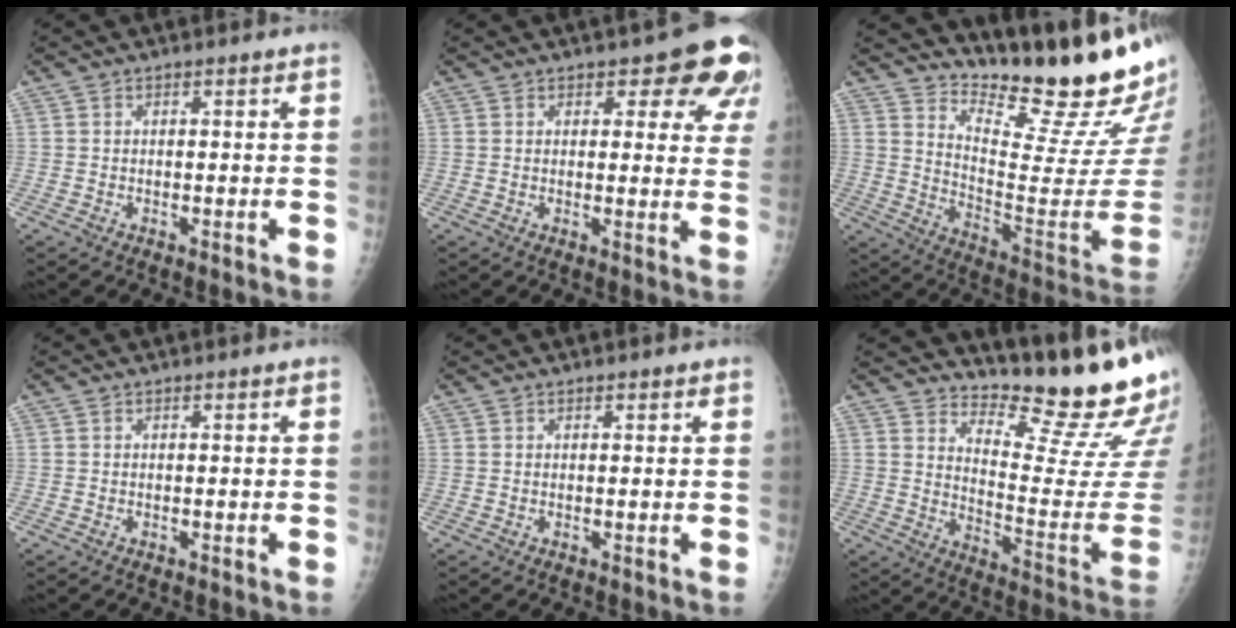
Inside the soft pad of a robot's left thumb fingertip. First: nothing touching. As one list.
[{"total": 10.5, "force": [6.0, 4.4, 7.4], "torque": [-0.041, -0.023, 0.061]}, {"total": 21.8, "force": [19.0, 3.3, 10.2], "torque": [-0.121, -0.179, 0.271]}, {"total": 0.0}, {"total": 0.9, "force": [0.6, 0.3, 0.6], "torque": [-0.008, -0.001, 0.007]}, {"total": 17.5, "force": [15.8, 1.9, 7.4], "torque": [-0.080, -0.179, 0.216]}]